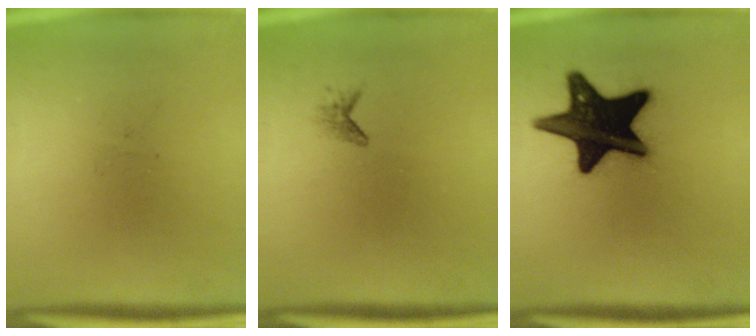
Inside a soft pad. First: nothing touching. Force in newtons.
{"total": 1.0}
{"total": 19.1}